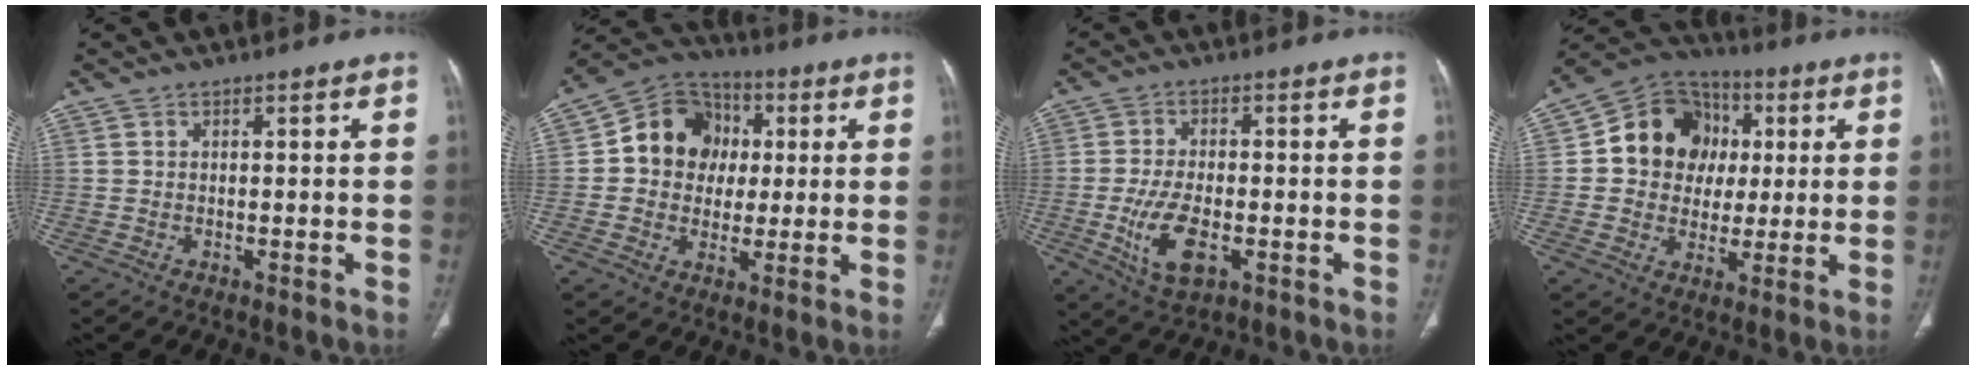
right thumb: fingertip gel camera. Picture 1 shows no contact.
{"total": 13.0, "force": [1.4, 11.5, 6.0], "torque": [-0.053, 0.018, 0.015]}
{"total": 9.1, "force": [-2.6, 4.5, 7.5], "torque": [-0.149, 0.001, -0.038]}
{"total": 14.9, "force": [2.1, 13.1, 6.9], "torque": [-0.066, 0.015, 0.030]}